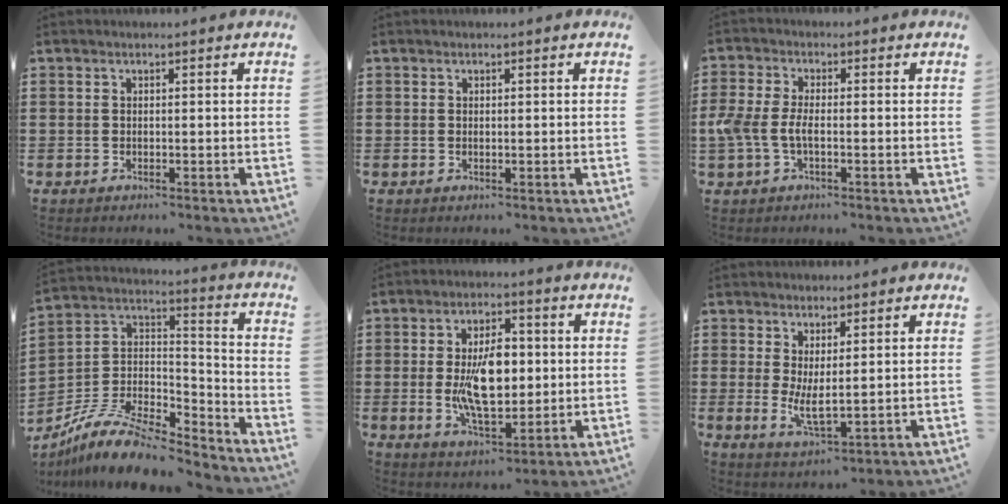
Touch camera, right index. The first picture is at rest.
{"total": 0.0}
{"total": 4.2, "force": [-1.0, 1.7, 3.7], "torque": [-0.100, -0.009, -0.028]}
{"total": 10.8, "force": [-8.7, 3.7, 5.2], "torque": [-0.104, 0.018, -0.169]}
{"total": 10.3, "force": [0.1, 5.2, 8.9], "torque": [-0.158, 0.000, -0.006]}
{"total": 4.3, "force": [1.0, 1.4, 3.9], "torque": [-0.083, -0.005, 0.019]}